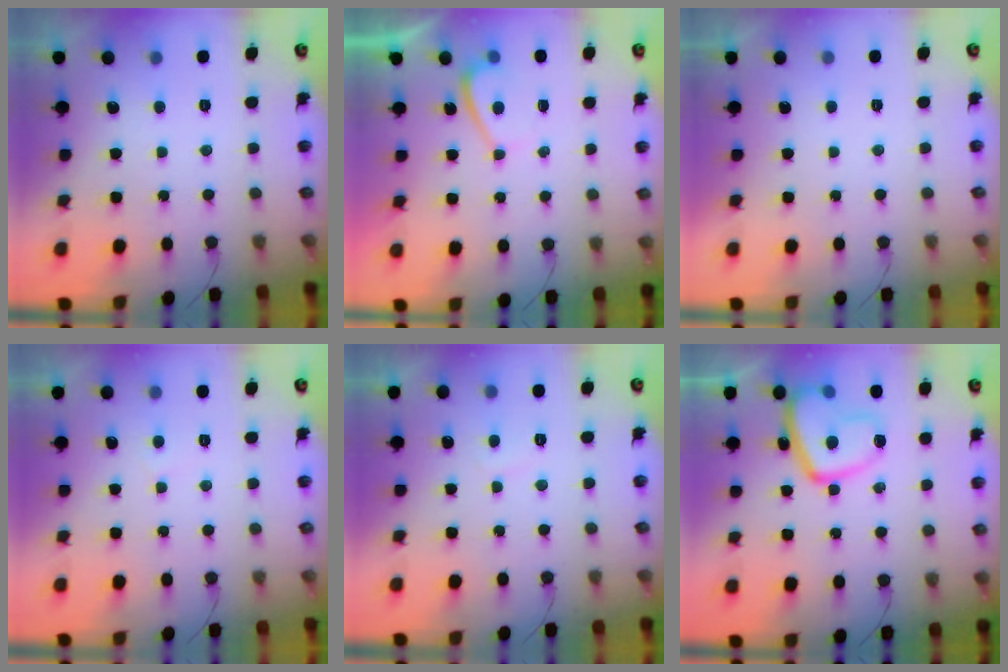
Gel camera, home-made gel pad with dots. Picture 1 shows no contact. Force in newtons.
{"total": 2.3, "press": 2.1, "slide": 0.7}
{"total": 2.3, "press": 2.3, "slide": 0.3}
{"total": 2.9, "press": 2.9, "slide": 0.4}
{"total": 0.0}
{"total": 13.4, "press": 13.4, "slide": 1.4}